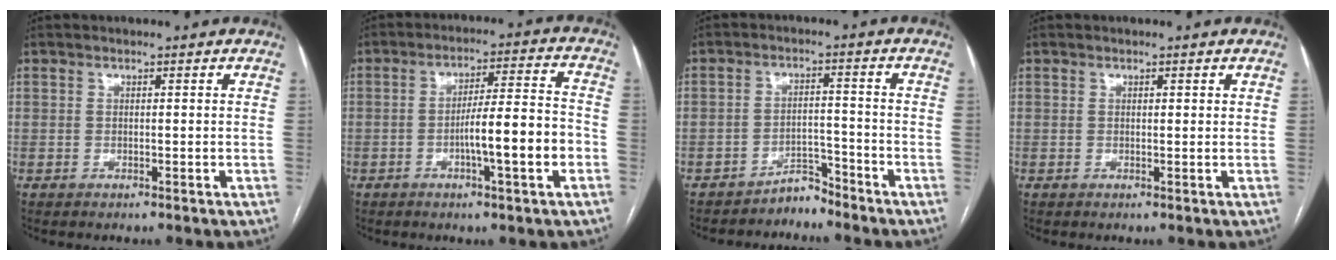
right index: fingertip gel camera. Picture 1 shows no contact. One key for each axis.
{"total": 9.9, "fx": -3.0, "fy": 0.5, "fz": 9.4, "tx": -0.152, "ty": 0.011, "tz": -0.047}
{"total": 3.4, "fx": -3.2, "fy": 0.9, "fz": 0.0, "tx": 0.006, "ty": -0.001, "tz": -0.054}
{"total": 0.6, "fx": 0.4, "fy": 0.1, "fz": 0.4, "tx": -0.009, "ty": -0.001, "tz": 0.004}